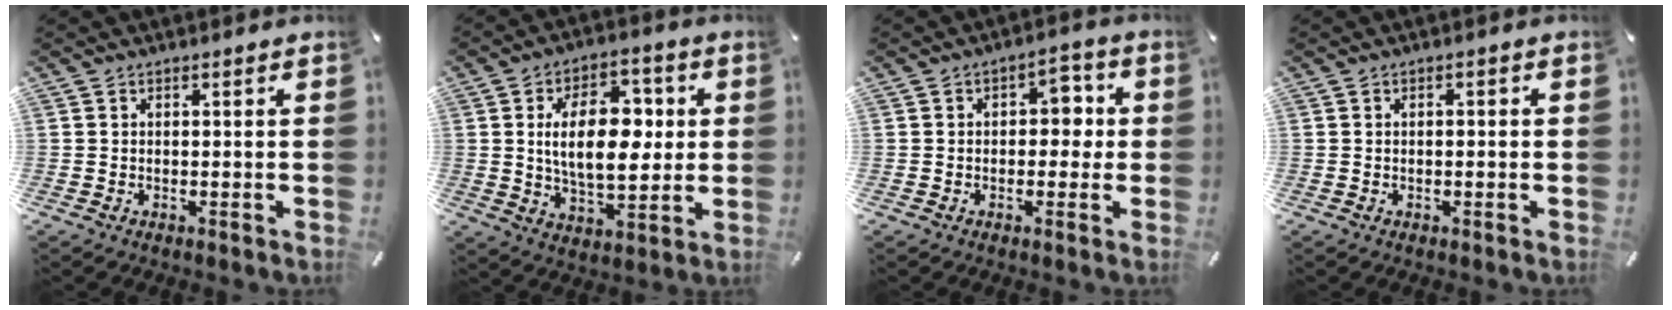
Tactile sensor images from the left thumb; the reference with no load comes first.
{"total": 16.0, "force": [2.0, 9.5, 12.7], "torque": [-0.207, 0.004, 0.030]}
{"total": 5.8, "force": [-0.2, 4.1, 4.1], "torque": [-0.040, 0.001, -0.015]}
{"total": 0.7, "force": [-0.3, 0.4, 0.5], "torque": [-0.010, 0.001, -0.006]}